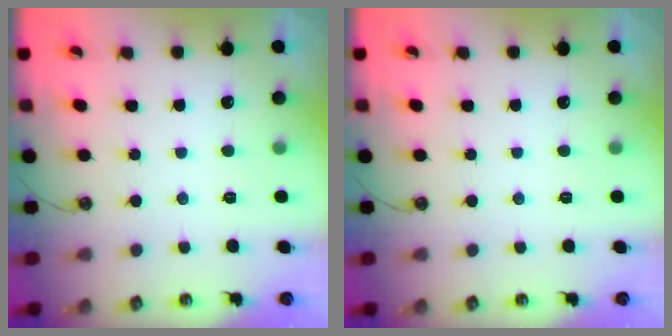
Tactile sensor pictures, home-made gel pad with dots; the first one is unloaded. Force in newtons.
{"total": 0.0}